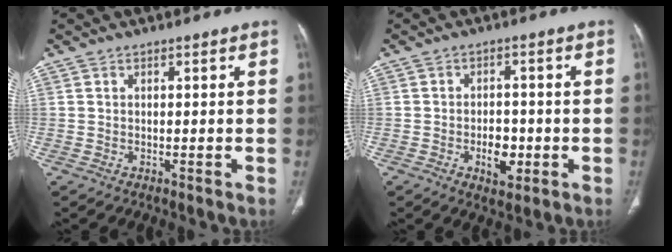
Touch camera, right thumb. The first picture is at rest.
{"total": 5.4, "force": [-1.6, 3.3, 4.1], "torque": [-0.047, 0.005, -0.020]}